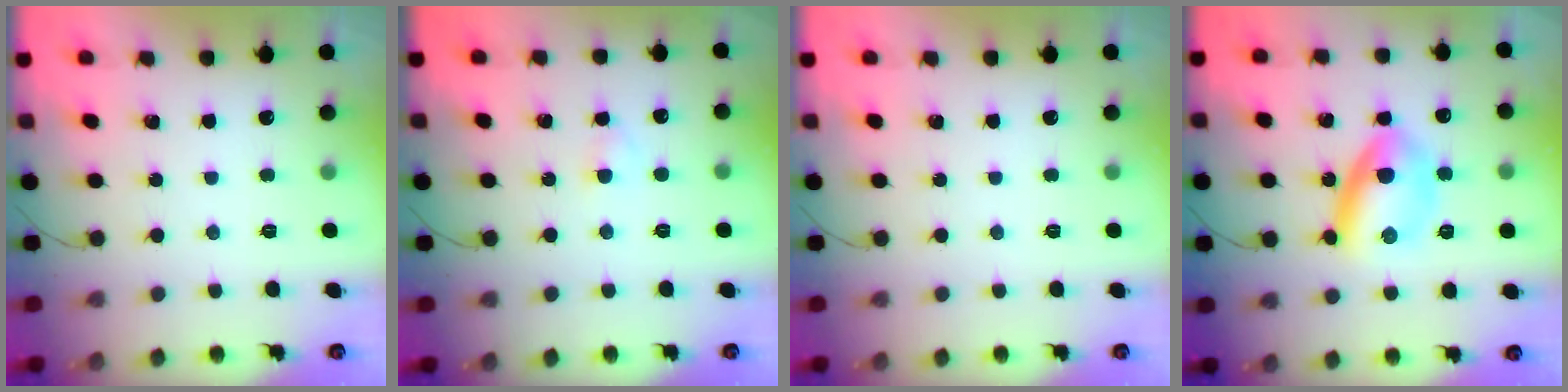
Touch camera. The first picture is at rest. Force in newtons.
{"total": 2.0, "press": 1.7, "slide": 1.0}
{"total": 0.0}
{"total": 10.1, "press": 10.1, "slide": 0.5}